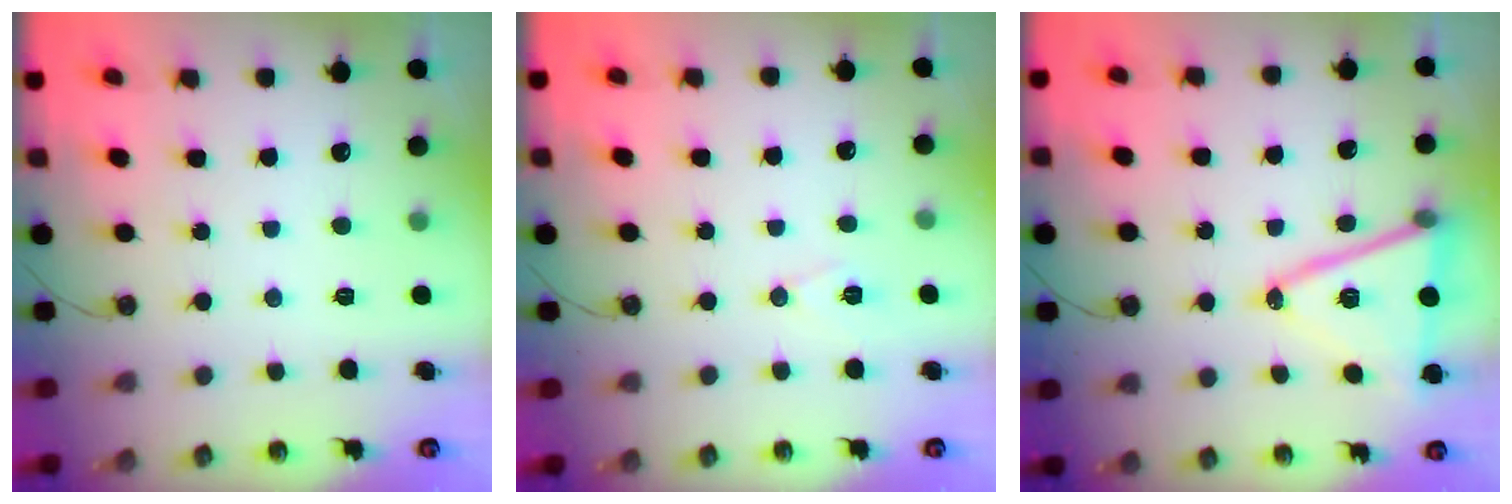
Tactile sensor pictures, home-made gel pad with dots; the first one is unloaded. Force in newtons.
{"total": 7.4, "press": 6.0, "slide": 4.5}
{"total": 16.1, "press": 15.6, "slide": 3.7}